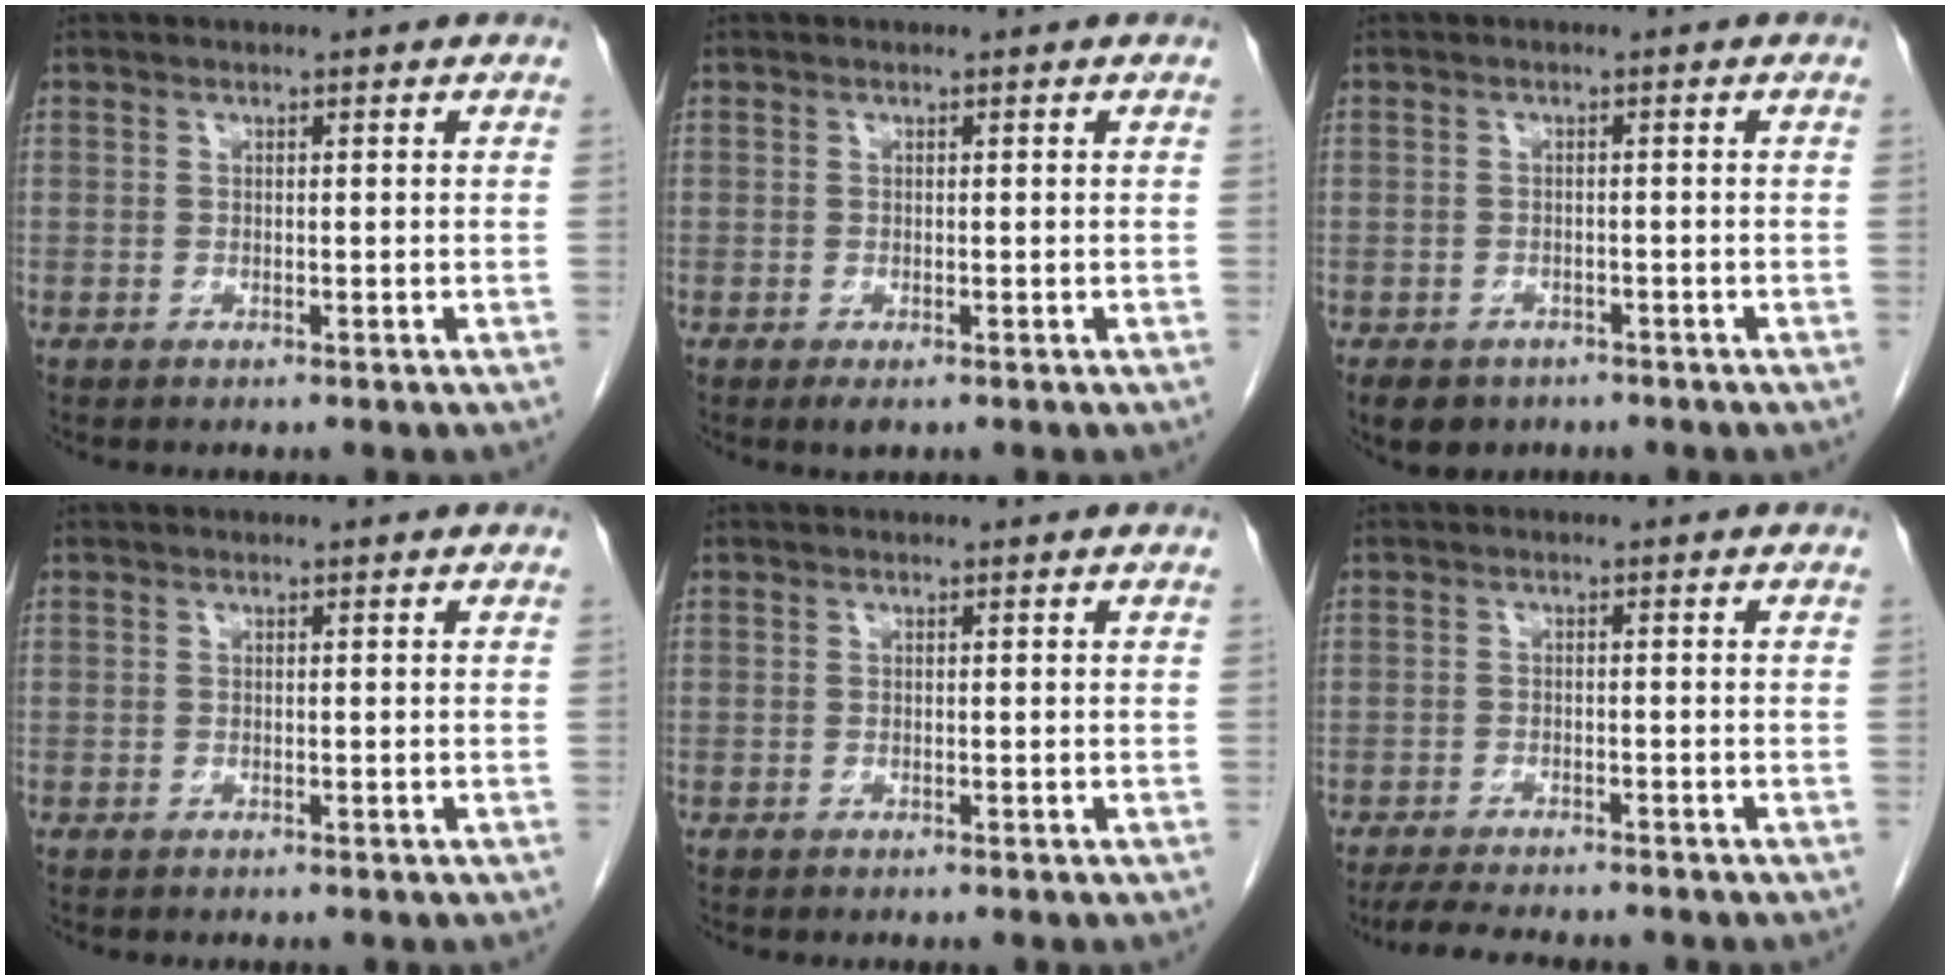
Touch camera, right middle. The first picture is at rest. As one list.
[{"total": 1.3, "force": [-0.7, 0.6, 1.0], "torque": [-0.011, -0.002, -0.006]}, {"total": 6.8, "force": [-4.7, 4.4, 2.0], "torque": [-0.039, -0.001, -0.064]}, {"total": 0.0}, {"total": 0.0}, {"total": 7.8, "force": [-7.0, 1.2, 3.3], "torque": [-0.054, -0.016, -0.106]}]